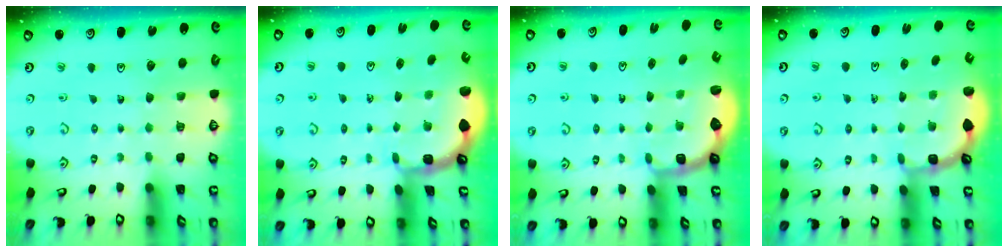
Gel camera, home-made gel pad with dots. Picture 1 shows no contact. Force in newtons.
{"total": 1.6, "press": 1.4, "slide": 0.7}
{"total": 2.7, "press": 2.1, "slide": 1.7}
{"total": 1.9, "press": 1.8, "slide": 0.4}